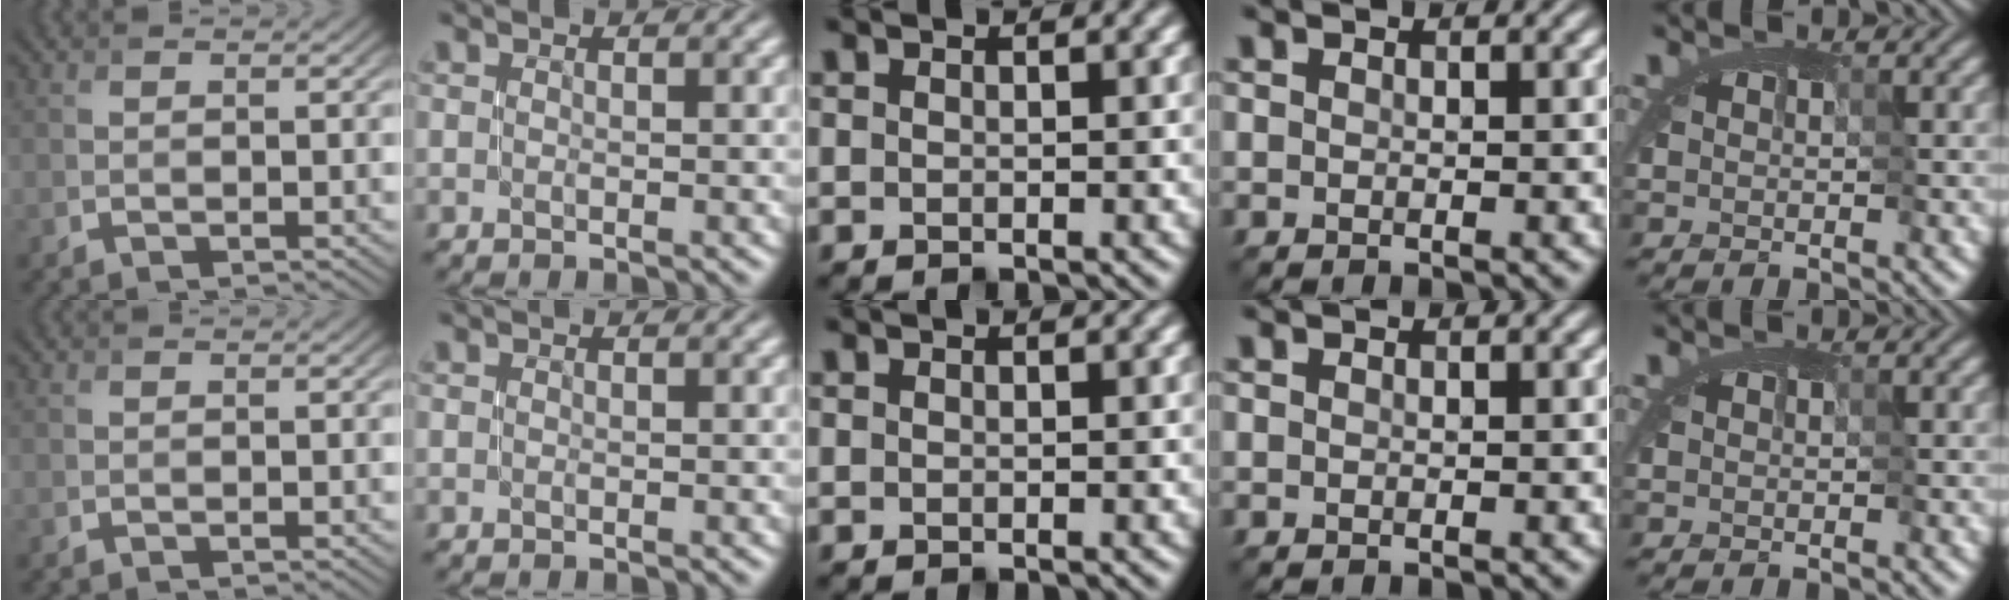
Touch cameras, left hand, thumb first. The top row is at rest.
{}